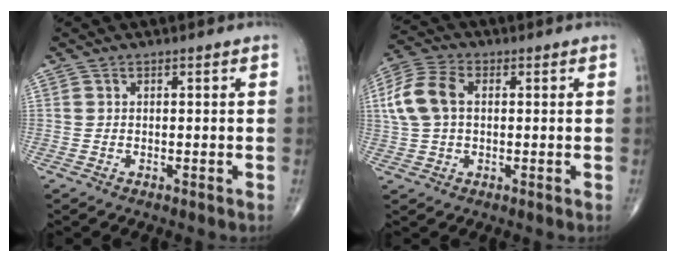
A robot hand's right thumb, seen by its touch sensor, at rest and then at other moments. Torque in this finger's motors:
{"motor_torque": [-0.57, 0.93, 1.03, 0.31, 0.09]}